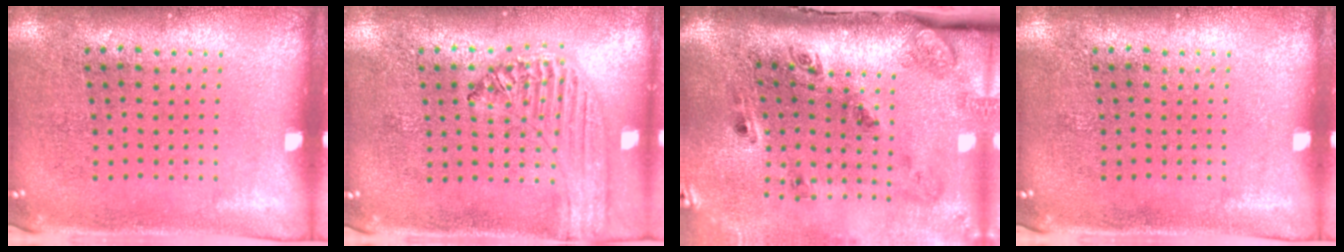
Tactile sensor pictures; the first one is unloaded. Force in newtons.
{"total": 1.2, "press": 1.2, "slide": 0.1}
{"total": 3.2, "press": 2.0, "slide": 2.5}
{"total": 0.0}